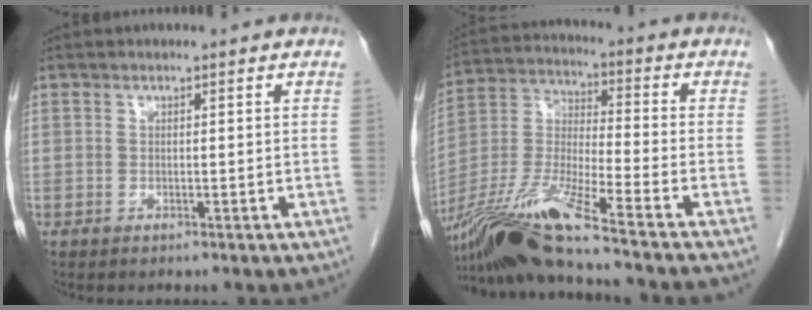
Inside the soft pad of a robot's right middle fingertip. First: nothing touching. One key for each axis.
{"total": 16.4, "fx": -12.7, "fy": -1.5, "fz": 10.3, "tx": -0.221, "ty": -0.023, "tz": -0.241}